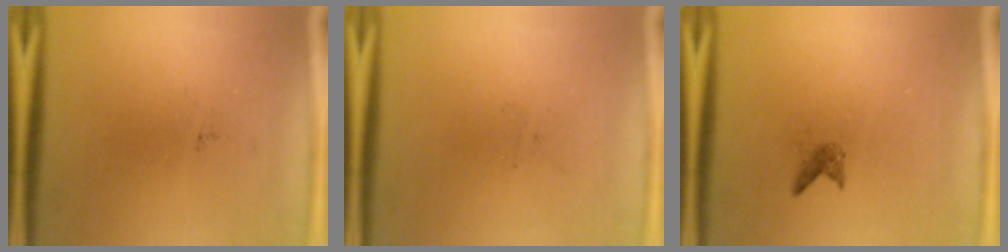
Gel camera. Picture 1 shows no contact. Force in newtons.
{"total": 0.0}
{"total": 0.9}